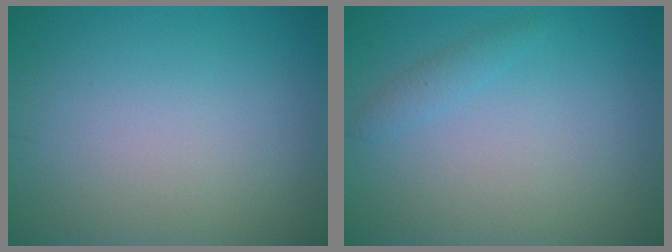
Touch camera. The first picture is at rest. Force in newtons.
{"total": 1.1, "press": 1.1, "slide": 0.1}